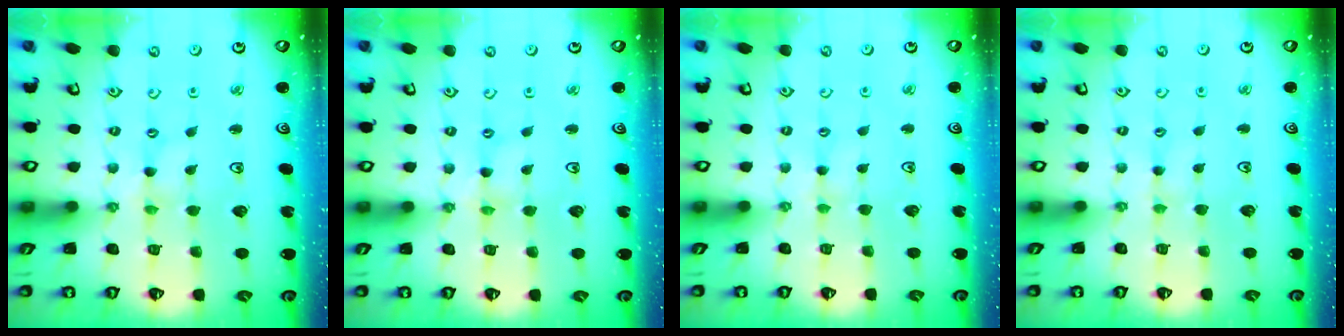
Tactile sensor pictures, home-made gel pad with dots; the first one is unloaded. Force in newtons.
{"total": 1.4, "press": 1.4, "slide": 0.2}
{"total": 2.4, "press": 2.4, "slide": 0.4}
{"total": 1.9, "press": 1.9, "slide": 0.3}